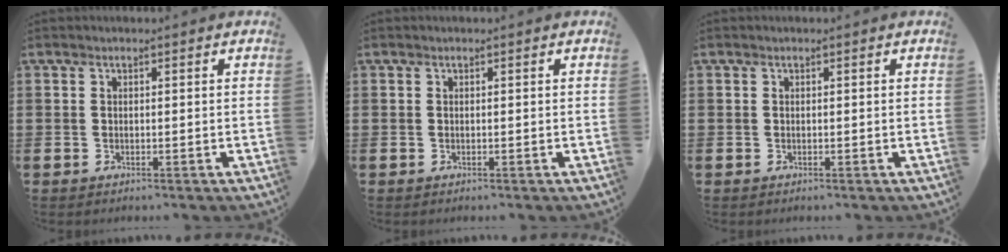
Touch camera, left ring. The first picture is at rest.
{"total": 0.0}
{"total": 0.0}